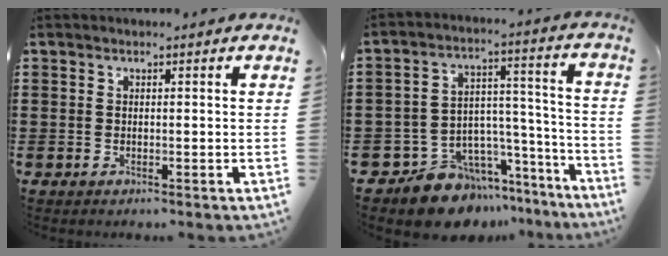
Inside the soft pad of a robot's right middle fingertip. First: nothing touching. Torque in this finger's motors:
{"motor_torque": [1.14, -1.00, 0.13, 0.06]}